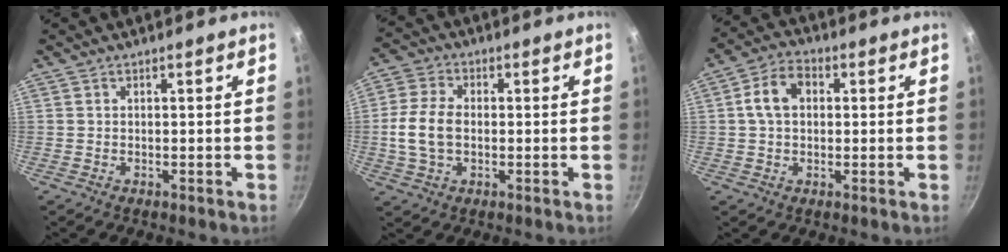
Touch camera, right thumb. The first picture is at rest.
{"total": 9.0, "force": [-0.4, 6.3, 6.5], "torque": [-0.120, 0.011, -0.015]}
{"total": 7.6, "force": [1.2, 5.4, 5.2], "torque": [-0.076, 0.019, 0.011]}